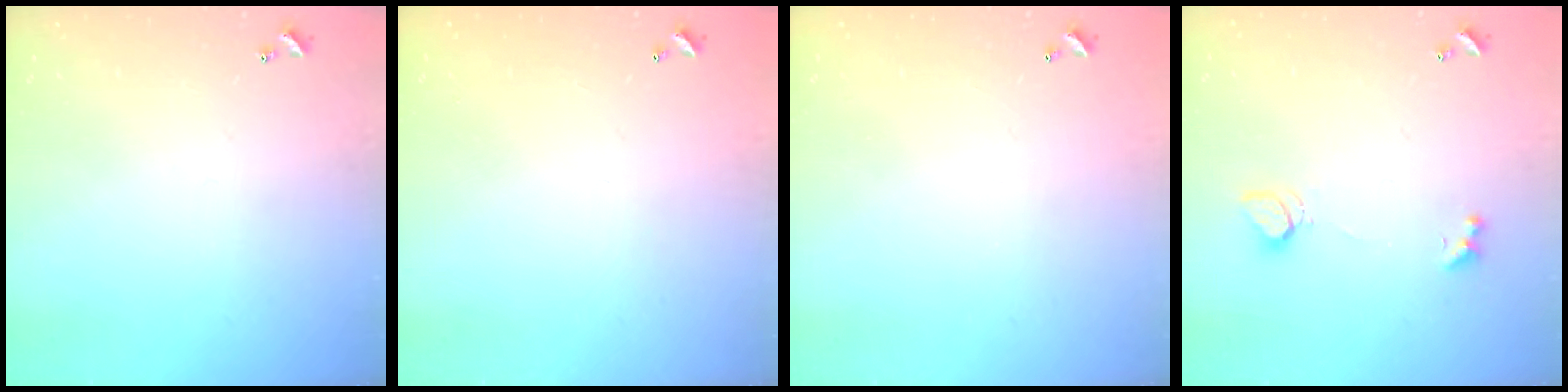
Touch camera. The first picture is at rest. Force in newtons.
{"total": 2.9, "press": 2.9, "slide": 0.1}
{"total": 2.9, "press": 2.9, "slide": 0.1}
{"total": 3.4, "press": 3.3, "slide": 0.7}